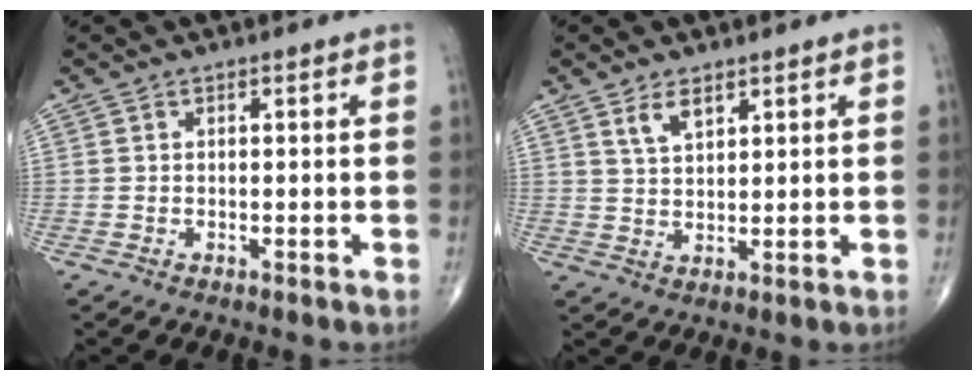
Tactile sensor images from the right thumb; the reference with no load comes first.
{"total": 4.0, "force": [2.6, 1.8, 2.5], "torque": [-0.039, -0.014, 0.052]}